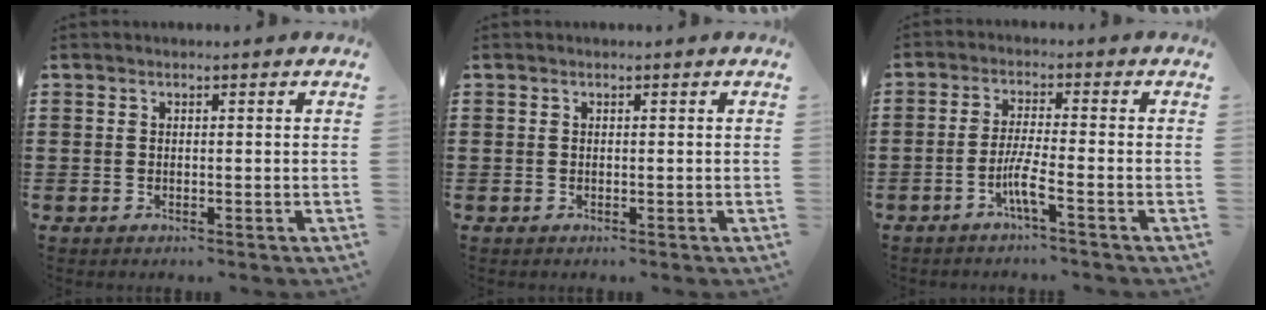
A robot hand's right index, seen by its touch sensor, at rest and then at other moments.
{"total": 0.0}
{"total": 4.6, "force": [-2.4, 0.1, 3.9], "torque": [-0.089, -0.012, -0.050]}